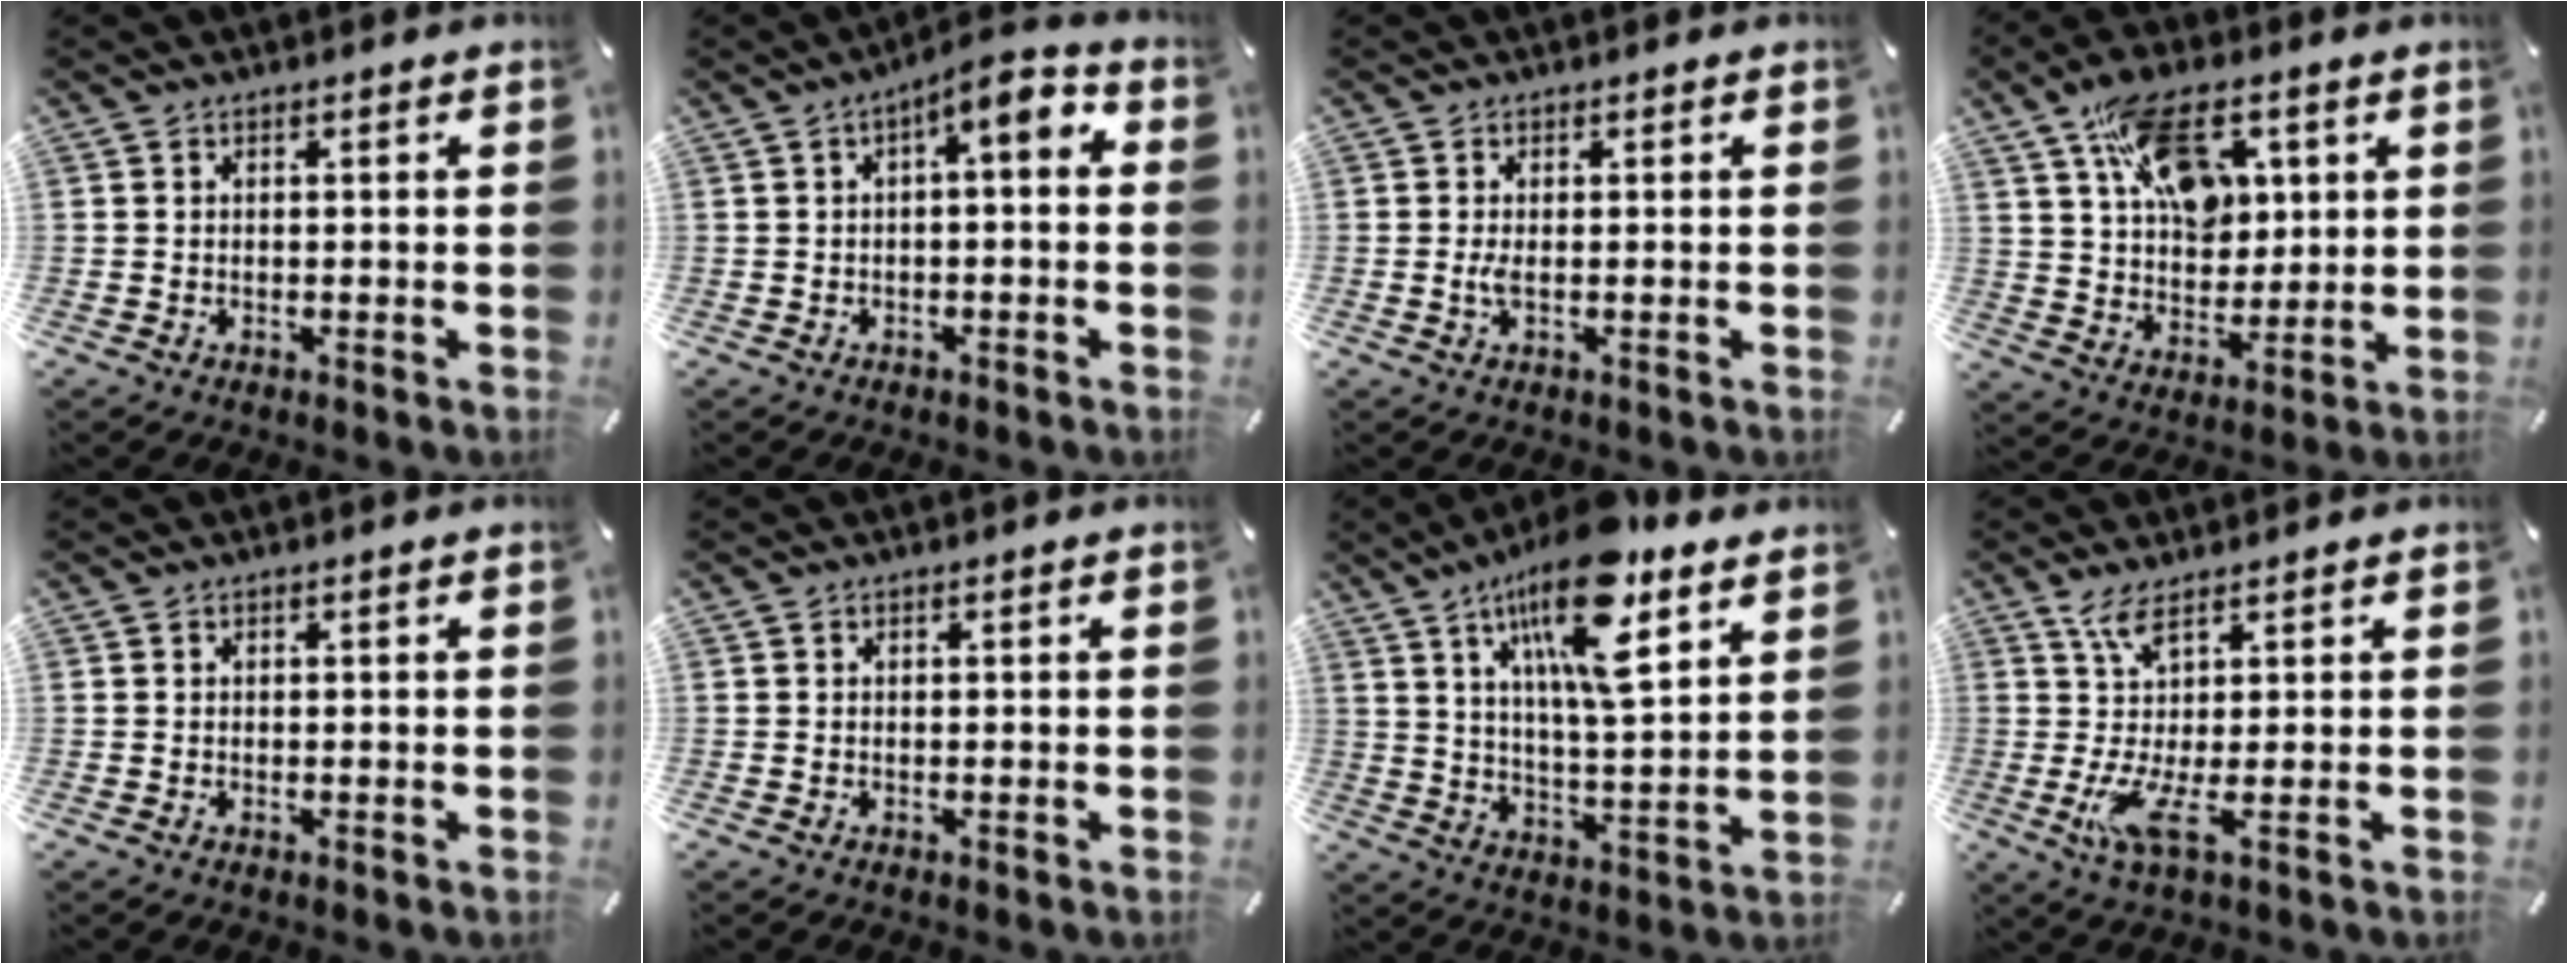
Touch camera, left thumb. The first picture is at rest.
{"total": 5.7, "force": [0.6, 2.0, 5.3], "torque": [-0.085, -0.001, 0.005]}
{"total": 2.0, "force": [-0.1, 0.5, 1.9], "torque": [-0.044, -0.006, -0.005]}
{"total": 16.0, "force": [7.1, 10.3, 9.9], "torque": [-0.164, -0.011, 0.132]}
{"total": 0.0}
{"total": 0.0}
{"total": 17.7, "force": [10.8, 5.0, 13.1], "torque": [-0.236, -0.037, 0.174]}
{"total": 9.1, "force": [0.9, 1.4, 8.9], "torque": [-0.192, -0.026, 0.017]}